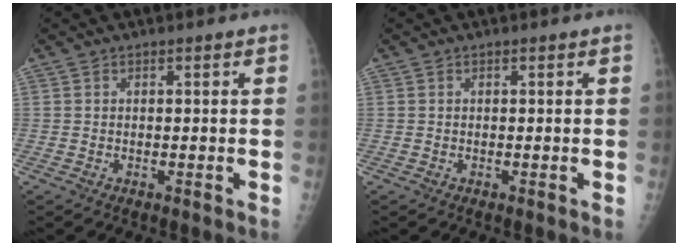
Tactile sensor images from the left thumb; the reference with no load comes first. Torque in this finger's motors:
{"motor_torque": [0.00, 0.00, 0.00, 0.00, 0.00]}